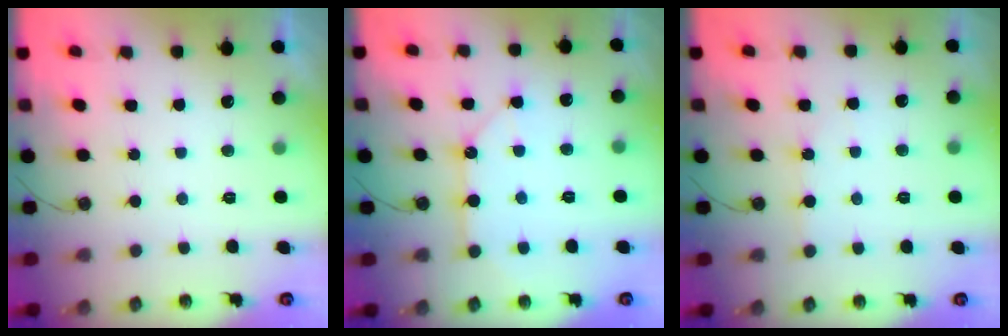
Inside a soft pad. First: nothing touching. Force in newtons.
{"total": 10.7, "press": 10.6, "slide": 0.9}
{"total": 2.9, "press": 2.9, "slide": 0.3}